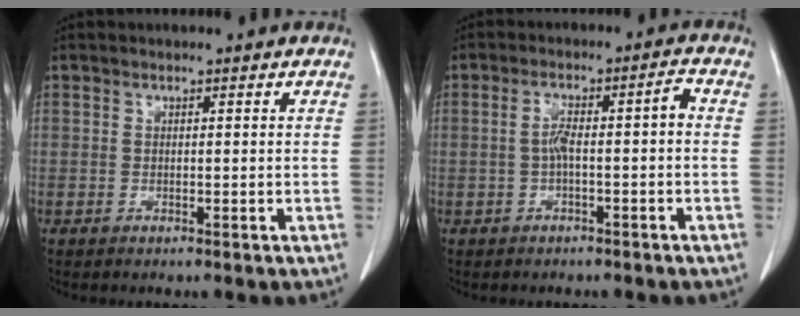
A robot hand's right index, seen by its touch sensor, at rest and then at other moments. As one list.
[{"total": 4.7, "force": [-0.6, 0.7, 4.6], "torque": [-0.084, 0.024, -0.006]}]